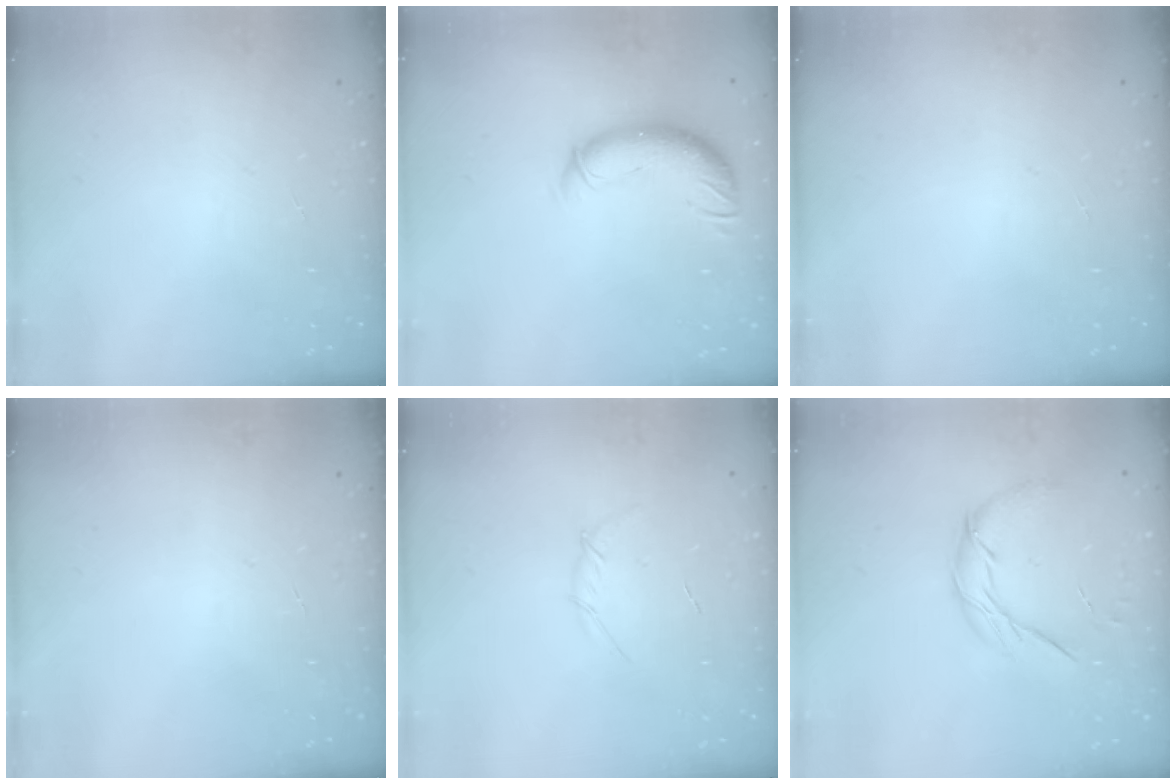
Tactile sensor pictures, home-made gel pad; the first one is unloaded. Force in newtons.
{"total": 10.0, "press": 9.8, "slide": 1.9}
{"total": 0.0}
{"total": 0.0}
{"total": 3.2, "press": 3.1, "slide": 0.8}
{"total": 8.7, "press": 8.7, "slide": 0.3}